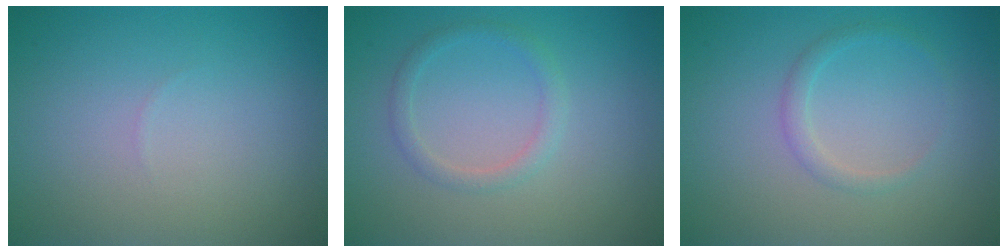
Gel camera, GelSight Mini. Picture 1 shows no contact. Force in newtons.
{"total": 1.6, "press": 1.6, "slide": 0.1}
{"total": 1.2, "press": 1.2, "slide": 0.1}